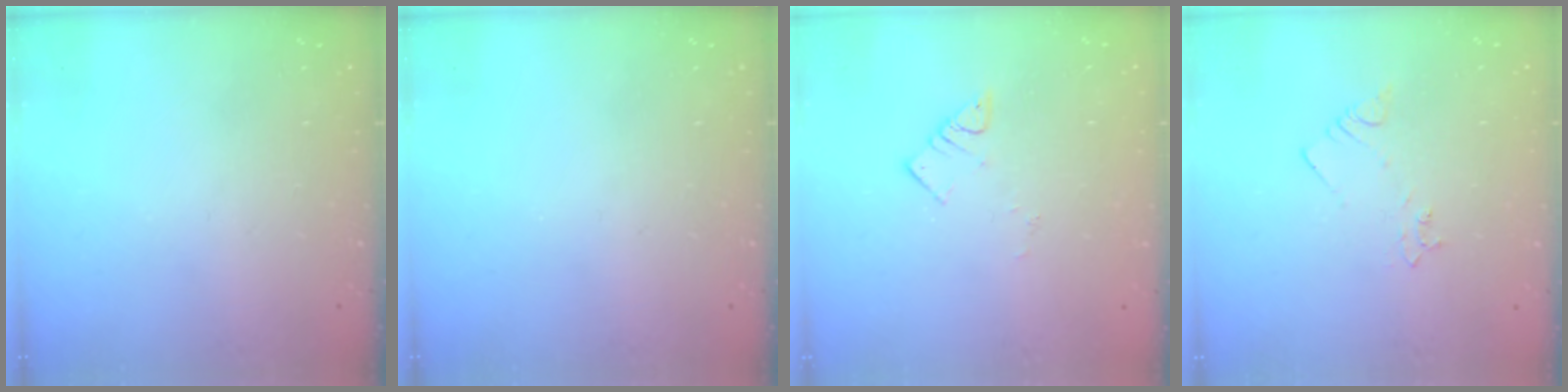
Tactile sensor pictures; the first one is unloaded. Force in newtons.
{"total": 0.0}
{"total": 3.6, "press": 3.6, "slide": 0.3}
{"total": 2.5, "press": 2.5, "slide": 0.3}